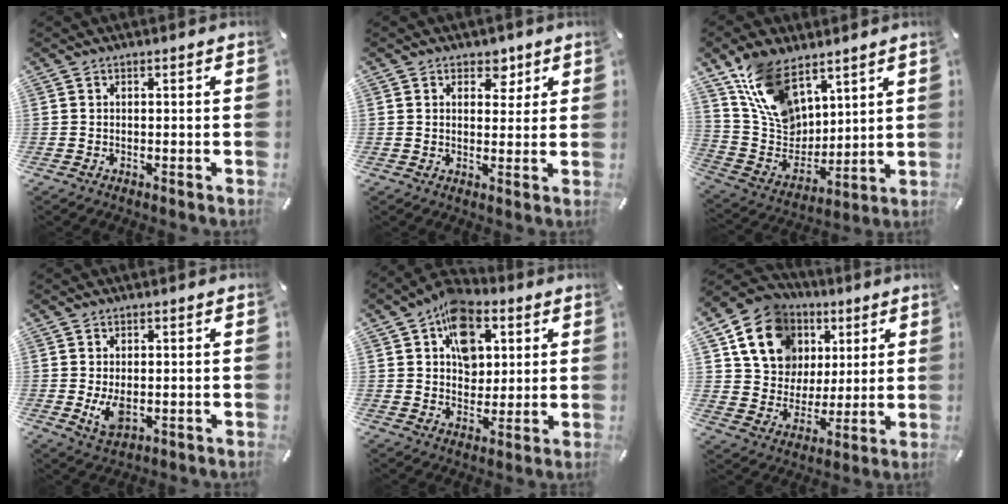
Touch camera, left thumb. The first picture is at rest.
{"total": 4.8, "force": [2.4, 3.6, 2.1], "torque": [-0.002, -0.011, 0.032]}
{"total": 16.2, "force": [10.3, 10.0, 7.4], "torque": [-0.158, -0.050, 0.204]}
{"total": 5.0, "force": [-0.4, 3.0, 4.0], "torque": [-0.081, -0.012, -0.011]}
{"total": 11.9, "force": [5.0, 8.9, 6.0], "torque": [-0.086, -0.021, 0.091]}
{"total": 16.3, "force": [7.1, 13.5, 5.9], "torque": [-0.108, -0.025, 0.140]}